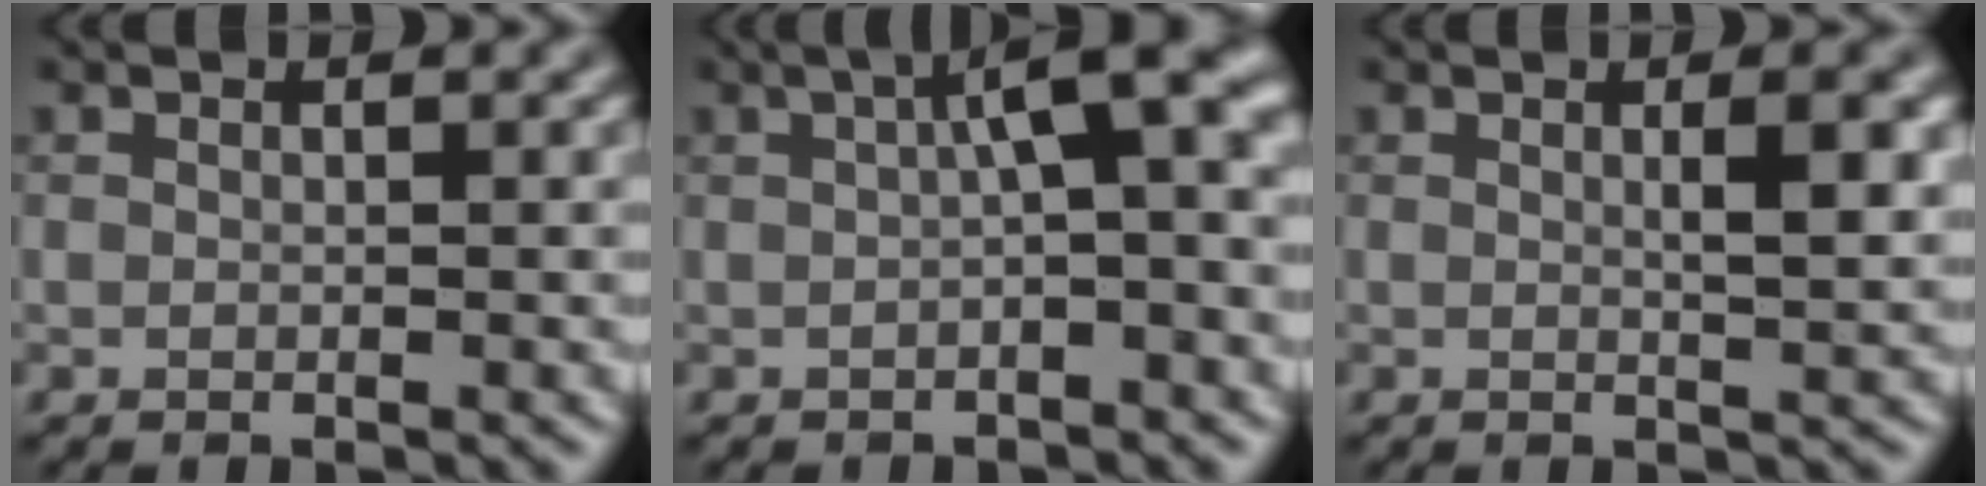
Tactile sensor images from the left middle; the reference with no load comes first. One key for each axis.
{"total": 5.4, "fx": 0.7, "fy": 1.2, "fz": 5.3, "tx": -0.070, "ty": 0.021, "tz": 0.003}
{"total": 2.9, "fx": 0.6, "fy": 0.6, "fz": 2.7, "tx": -0.035, "ty": 0.003, "tz": 0.007}